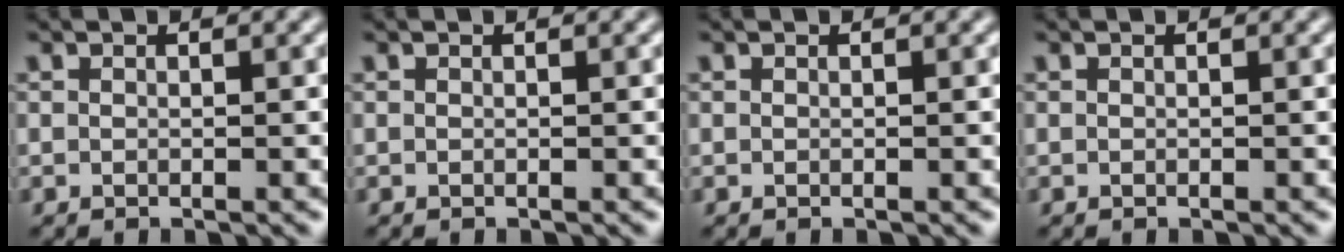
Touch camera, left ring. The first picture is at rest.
{"total": 0.0}
{"total": 0.0}
{"total": 0.0}